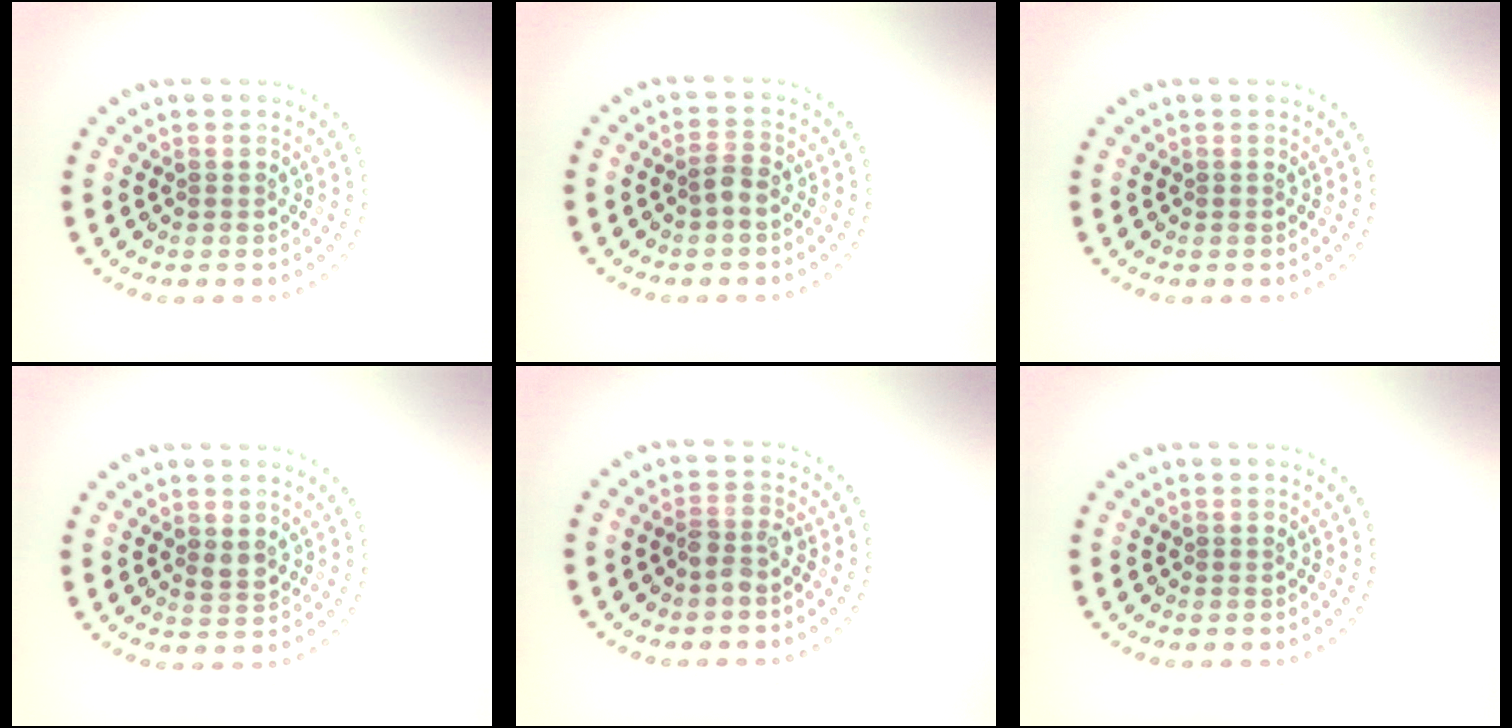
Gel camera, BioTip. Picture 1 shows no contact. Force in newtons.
{"total": 1.5, "press": 1.3, "slide": 0.6}
{"total": 0.0}
{"total": 1.2, "press": 1.2, "slide": 0.3}
{"total": 1.8, "press": 1.6, "slide": 0.8}
{"total": 0.0}